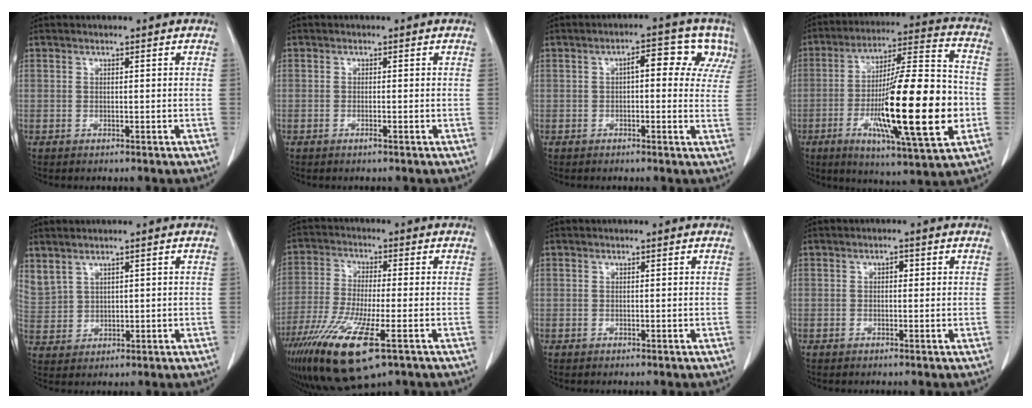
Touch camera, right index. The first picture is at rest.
{"total": 0.7, "force": [-0.4, -0.1, 0.6], "torque": [-0.012, 0.000, -0.005]}
{"total": 8.7, "force": [3.2, 3.9, 7.1], "torque": [-0.080, 0.033, 0.034]}
{"total": 22.9, "force": [-5.1, 2.6, 22.1], "torque": [-0.365, -0.013, -0.080]}
{"total": 6.3, "force": [4.0, 4.2, 2.5], "torque": [-0.076, 0.009, 0.103]}
{"total": 15.7, "force": [-8.1, 2.9, 13.1], "torque": [-0.274, -0.041, -0.145]}
{"total": 0.0}
{"total": 1.1, "force": [0.2, 0.7, 0.8], "torque": [-0.008, 0.004, 0.000]}